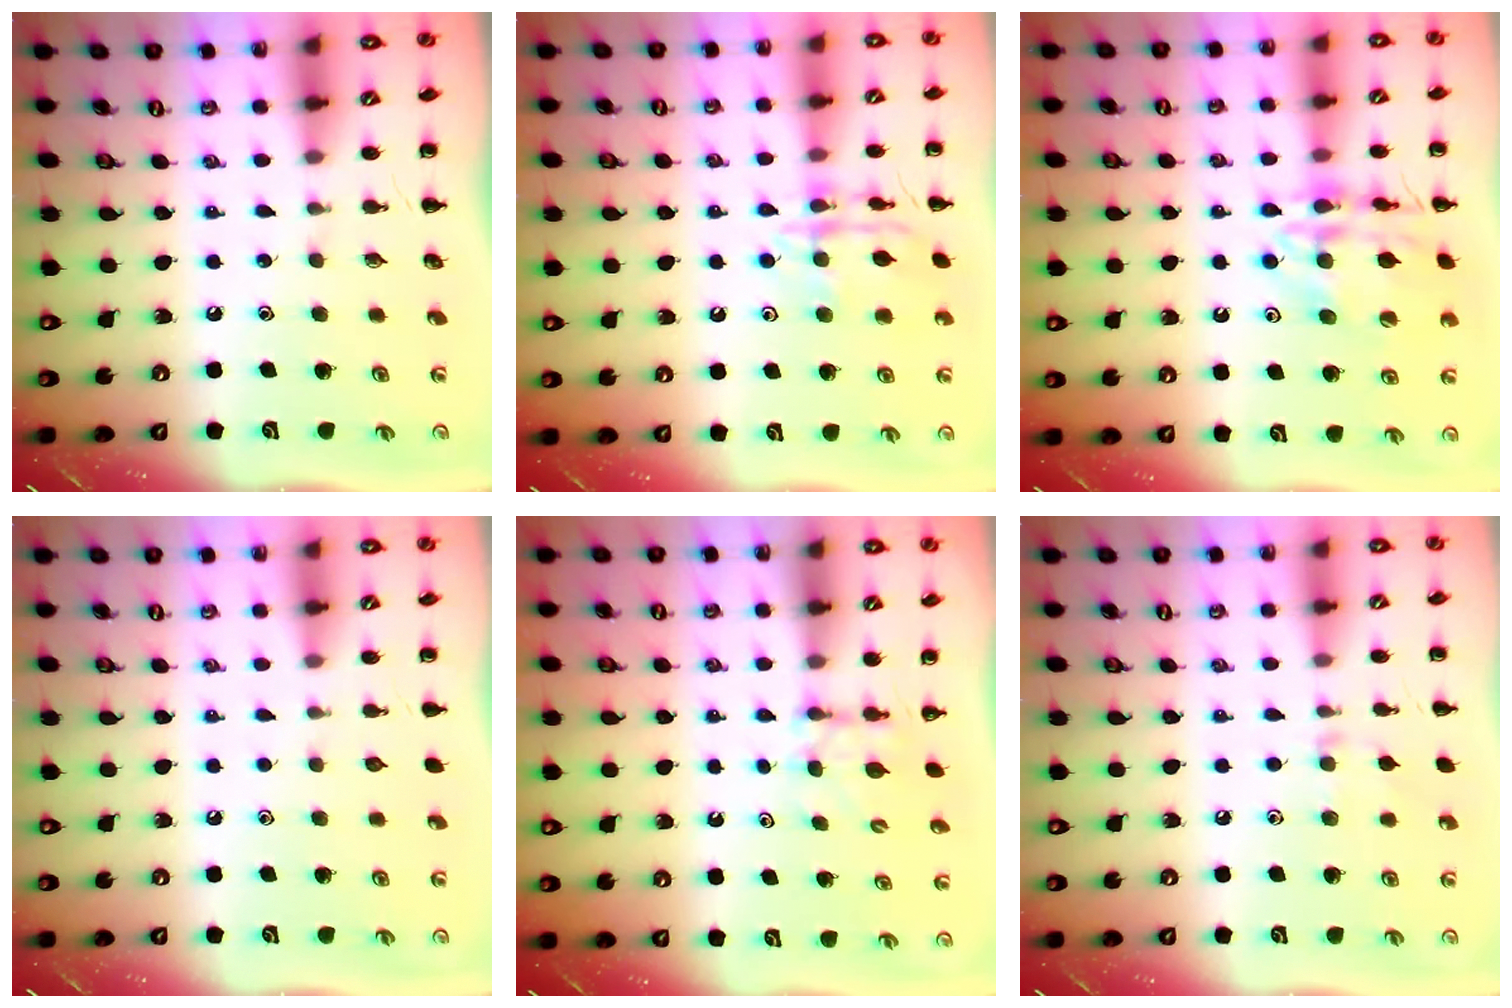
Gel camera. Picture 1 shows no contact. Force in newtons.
{"total": 13.0, "press": 13.0, "slide": 0.7}
{"total": 16.0, "press": 16.0, "slide": 1.7}
{"total": 0.0}
{"total": 4.5, "press": 4.3, "slide": 1.3}
{"total": 6.4, "press": 6.0, "slide": 2.3}